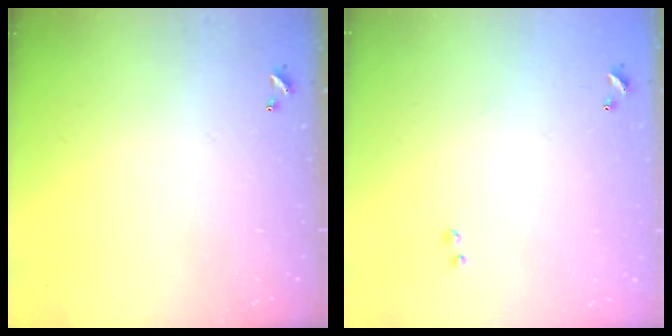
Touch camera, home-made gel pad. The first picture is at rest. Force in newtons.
{"total": 8.2, "press": 8.2, "slide": 0.5}